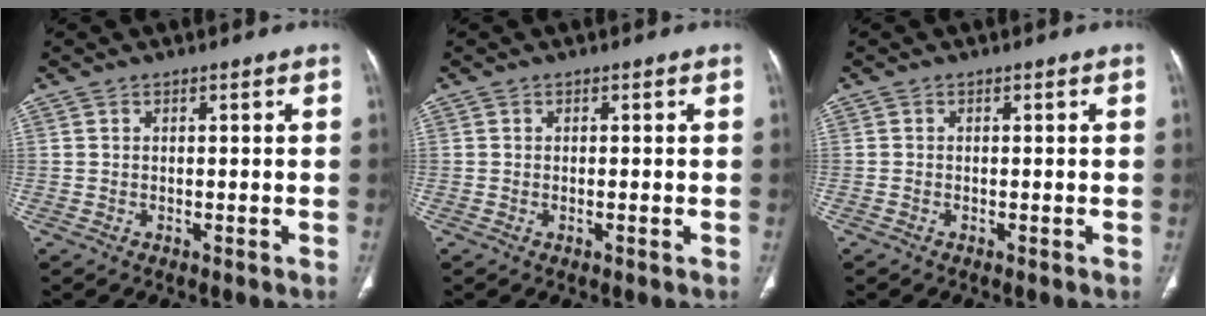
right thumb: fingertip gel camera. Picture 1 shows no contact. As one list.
[{"total": 0.7, "force": [-0.1, 0.1, 0.7], "torque": [-0.010, 0.000, -0.002]}, {"total": 0.0}]